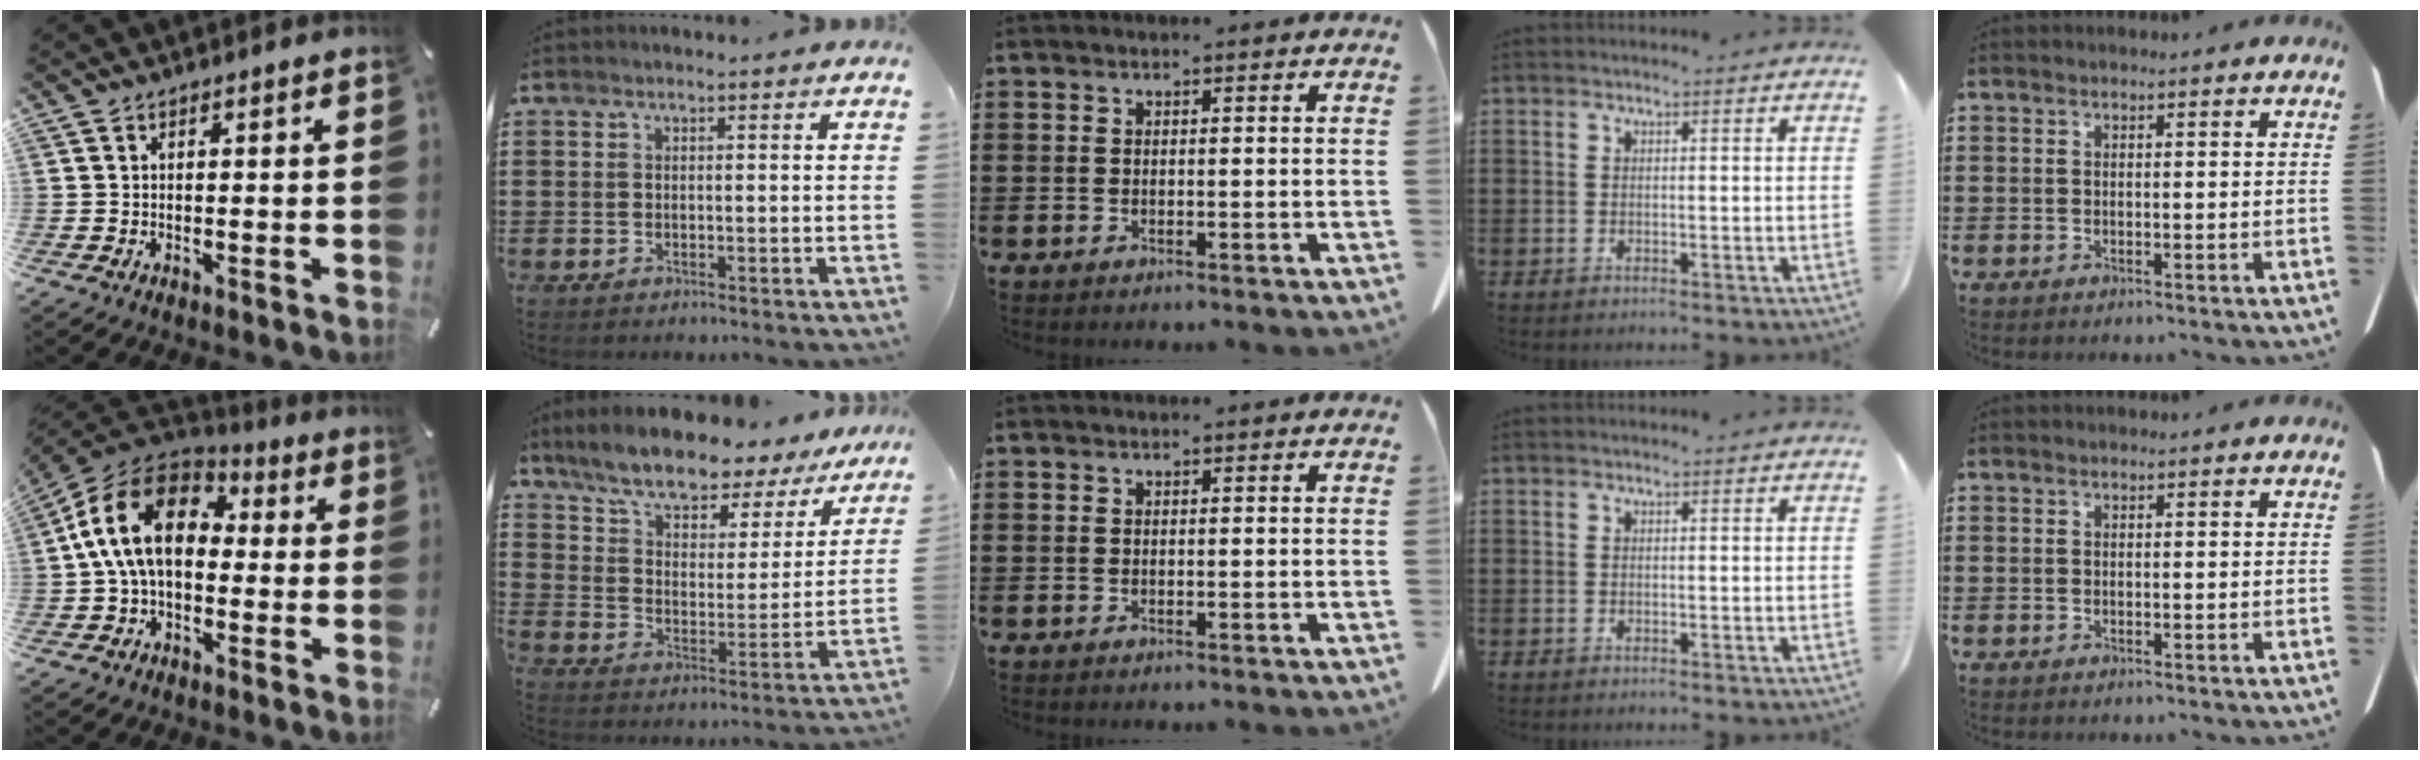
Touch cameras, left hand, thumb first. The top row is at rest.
{"thumb": {"total": 16.7, "force": [0.7, 11.2, 12.3], "torque": [-0.260, 0.026, 0.010]}, "index": {"total": 8.1, "force": [7.1, 1.8, 3.3], "torque": [-0.097, -0.042, 0.120]}}